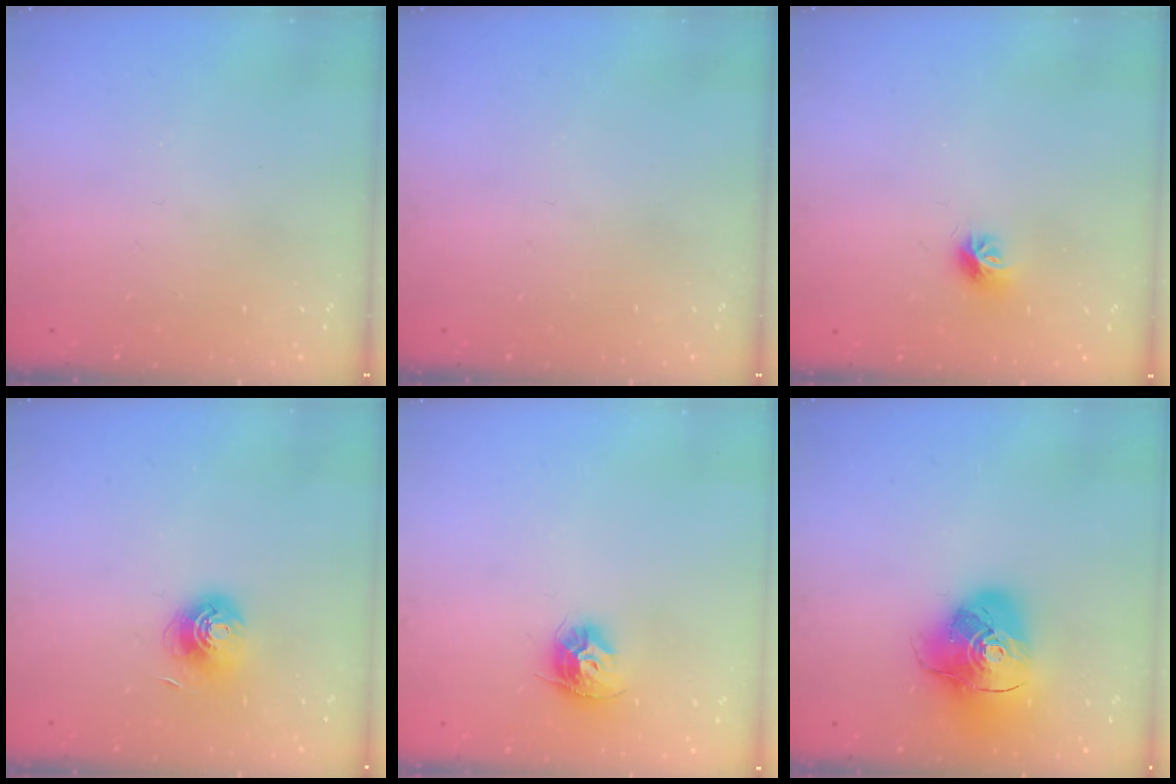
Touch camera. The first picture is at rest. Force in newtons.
{"total": 0.0}
{"total": 7.4, "press": 7.3, "slide": 0.6}
{"total": 7.0, "press": 7.0, "slide": 0.5}
{"total": 9.9, "press": 9.9, "slide": 0.5}
{"total": 16.0, "press": 15.9, "slide": 1.8}